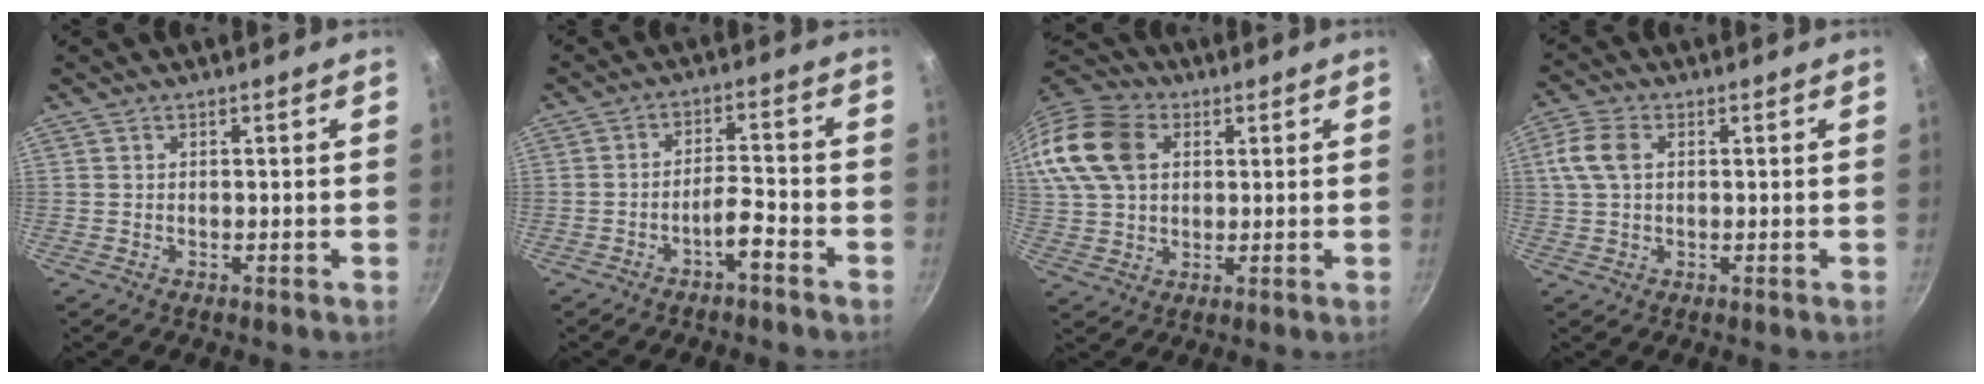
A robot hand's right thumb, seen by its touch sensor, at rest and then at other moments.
{"total": 4.7, "force": [-3.0, 1.0, 3.4], "torque": [-0.060, 0.033, -0.050]}
{"total": 20.1, "force": [6.0, 14.7, 12.4], "torque": [-0.278, 0.028, 0.102]}
{"total": 6.1, "force": [1.2, 3.9, 4.5], "torque": [-0.095, 0.011, 0.018]}